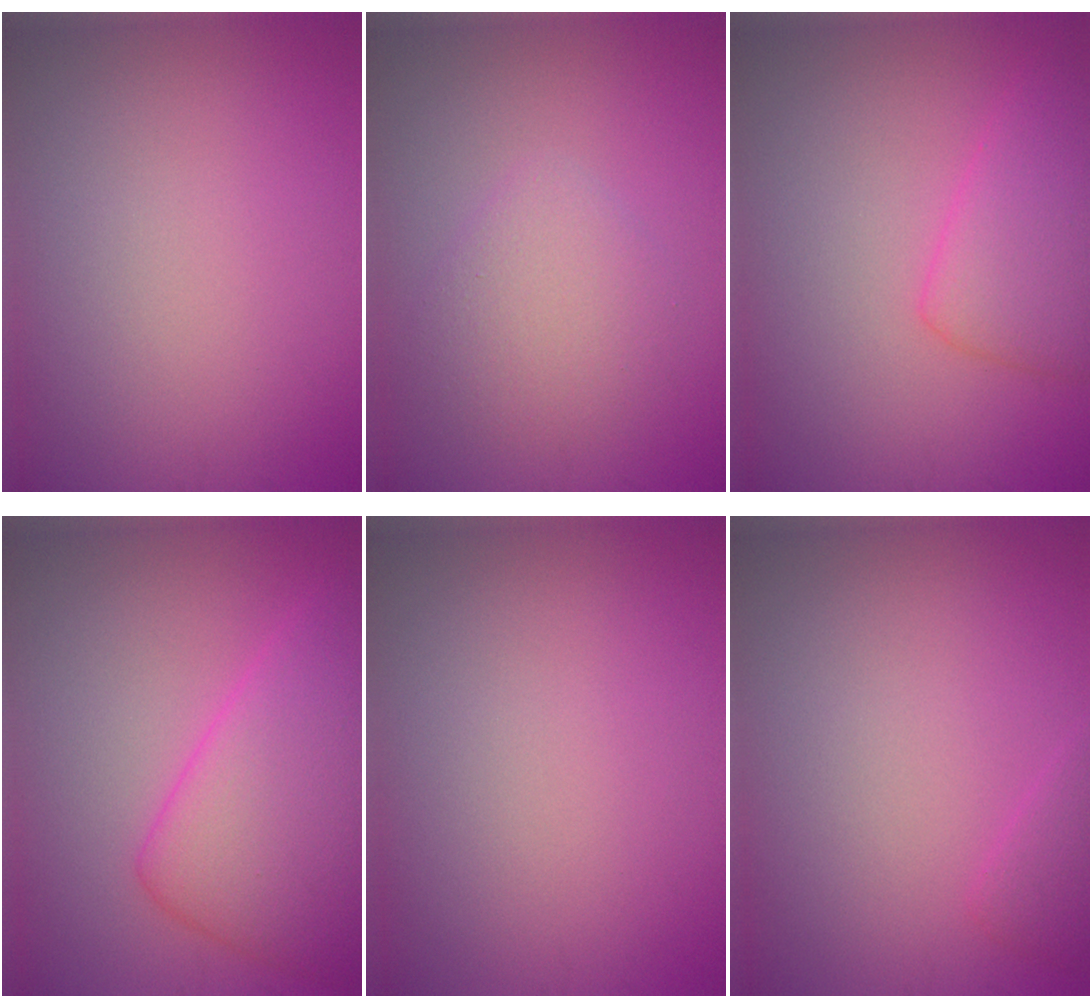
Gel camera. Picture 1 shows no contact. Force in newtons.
{"total": 2.9, "press": 2.9, "slide": 0.2}
{"total": 4.0, "press": 4.0, "slide": 0.1}
{"total": 7.4, "press": 7.4, "slide": 0.5}
{"total": 0.0}
{"total": 1.4, "press": 1.4, "slide": 0.1}